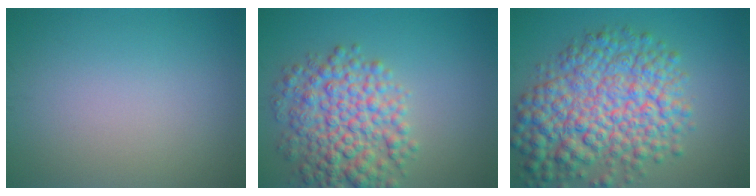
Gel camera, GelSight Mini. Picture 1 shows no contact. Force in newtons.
{"total": 7.3, "press": 7.3, "slide": 0.1}
{"total": 10.3, "press": 10.2, "slide": 0.3}